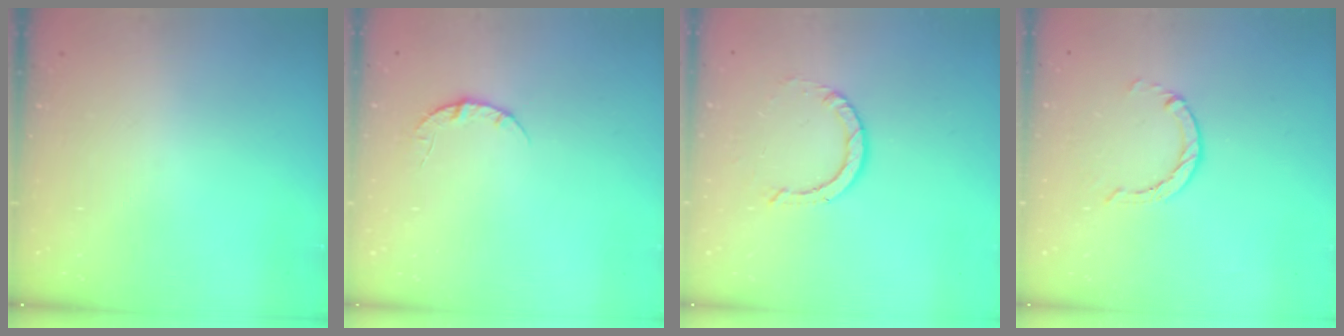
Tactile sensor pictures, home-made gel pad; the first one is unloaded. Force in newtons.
{"total": 4.2, "press": 4.2, "slide": 0.5}
{"total": 2.9, "press": 2.9, "slide": 0.2}
{"total": 1.2, "press": 1.2, "slide": 0.2}